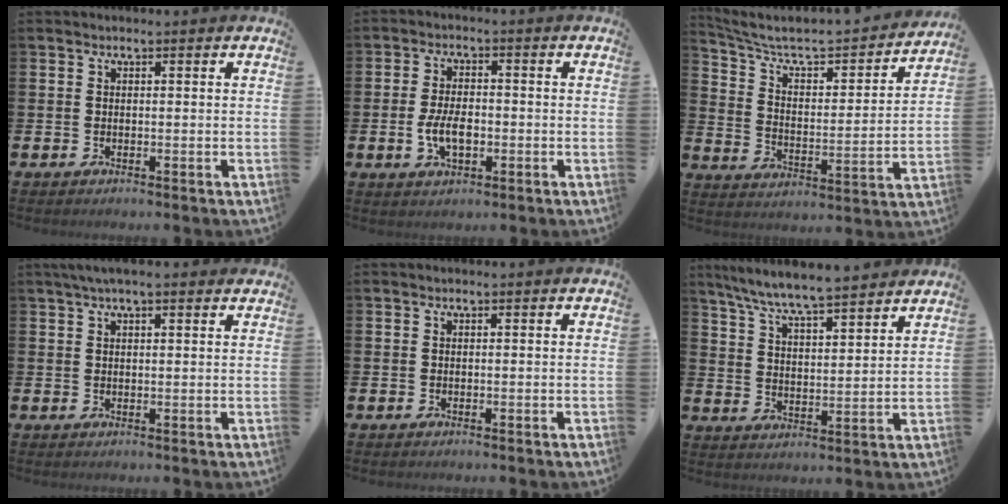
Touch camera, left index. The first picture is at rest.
{"total": 4.6, "force": [-0.9, 2.5, 3.7], "torque": [-0.053, 0.001, -0.017]}
{"total": 6.9, "force": [5.7, 2.2, 3.2], "torque": [-0.091, -0.041, 0.087]}
{"total": 2.9, "force": [2.2, 0.6, 1.8], "torque": [-0.033, 0.004, 0.037]}
{"total": 0.0}
{"total": 7.4, "force": [7.1, 0.0, 2.2], "torque": [-0.067, -0.047, 0.125]}